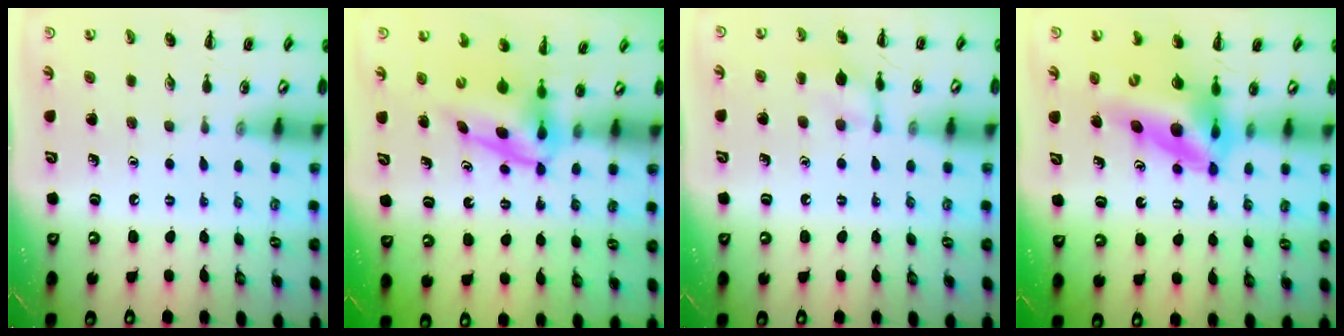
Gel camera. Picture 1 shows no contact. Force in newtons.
{"total": 6.4, "press": 6.3, "slide": 1.2}
{"total": 8.3, "press": 8.2, "slide": 1.4}
{"total": 12.2, "press": 11.5, "slide": 4.0}